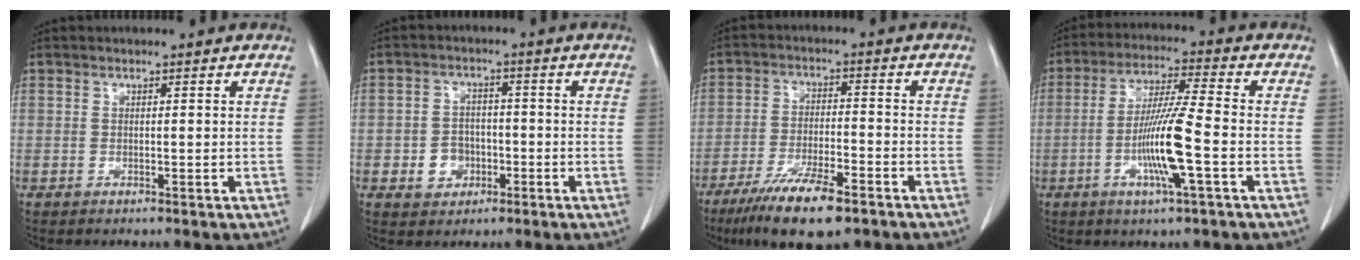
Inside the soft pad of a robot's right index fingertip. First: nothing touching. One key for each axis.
{"total": 4.5, "fx": -1.4, "fy": 3.8, "fz": 2.0, "tx": -0.034, "ty": 0.010, "tz": -0.015}
{"total": 11.5, "fx": -7.8, "fy": 2.3, "fz": 8.2, "tx": -0.146, "ty": -0.023, "tz": -0.131}
{"total": 10.9, "fx": -3.0, "fy": -0.2, "fz": 10.5, "tx": -0.206, "ty": -0.010, "tz": -0.061}